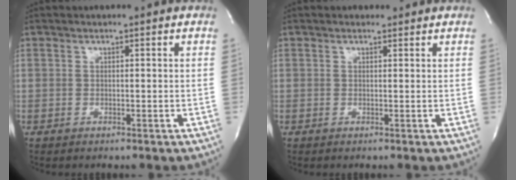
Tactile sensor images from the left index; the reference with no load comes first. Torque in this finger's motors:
{"motor_torque": [0.95, -0.99, 0.15, 0.02]}